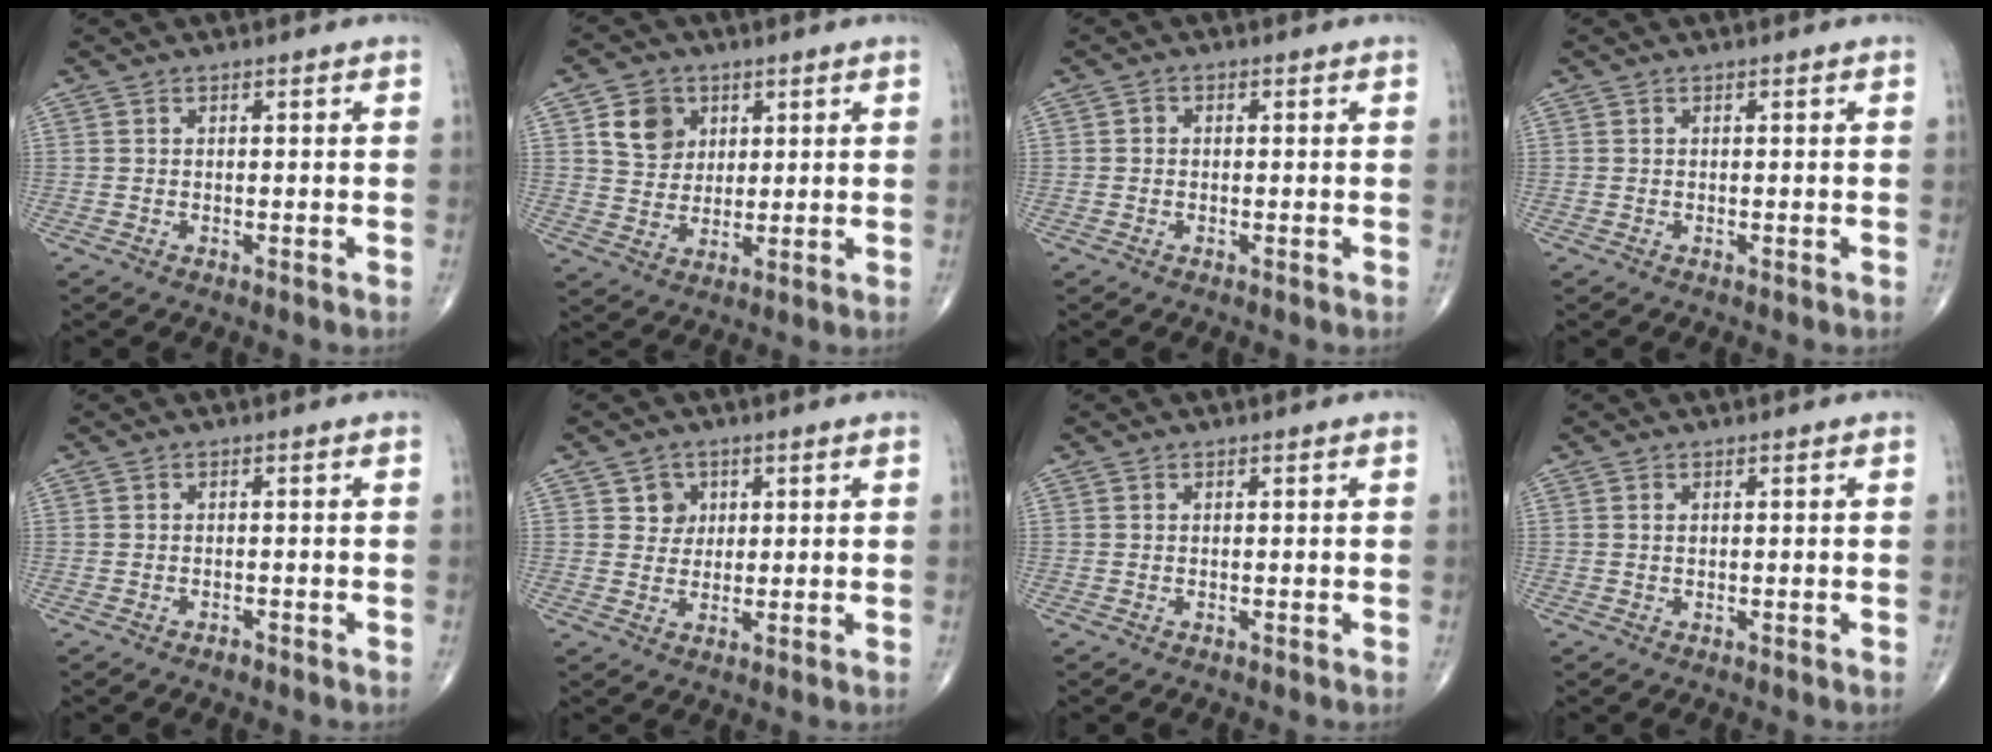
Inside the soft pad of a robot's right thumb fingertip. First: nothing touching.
{"total": 7.6, "force": [2.9, 6.4, 3.1], "torque": [-0.026, -0.012, 0.054]}
{"total": 1.0, "force": [0.0, 0.9, 0.5], "torque": [-0.002, 0.002, -0.004]}
{"total": 0.0}
{"total": 1.0, "force": [-0.7, 0.5, 0.4], "torque": [-0.008, 0.002, -0.012]}
{"total": 3.8, "force": [1.5, 3.3, 0.8], "torque": [0.009, -0.005, 0.021]}
{"total": 0.0}
{"total": 0.8, "force": [0.2, 0.4, 0.6], "torque": [-0.012, 0.002, 0.006]}